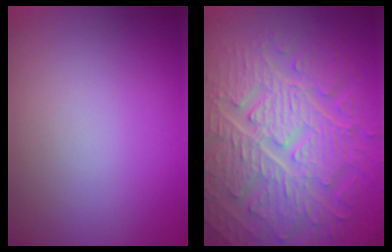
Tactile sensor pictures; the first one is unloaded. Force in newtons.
{"total": 10.2, "press": 6.9, "slide": 7.5}